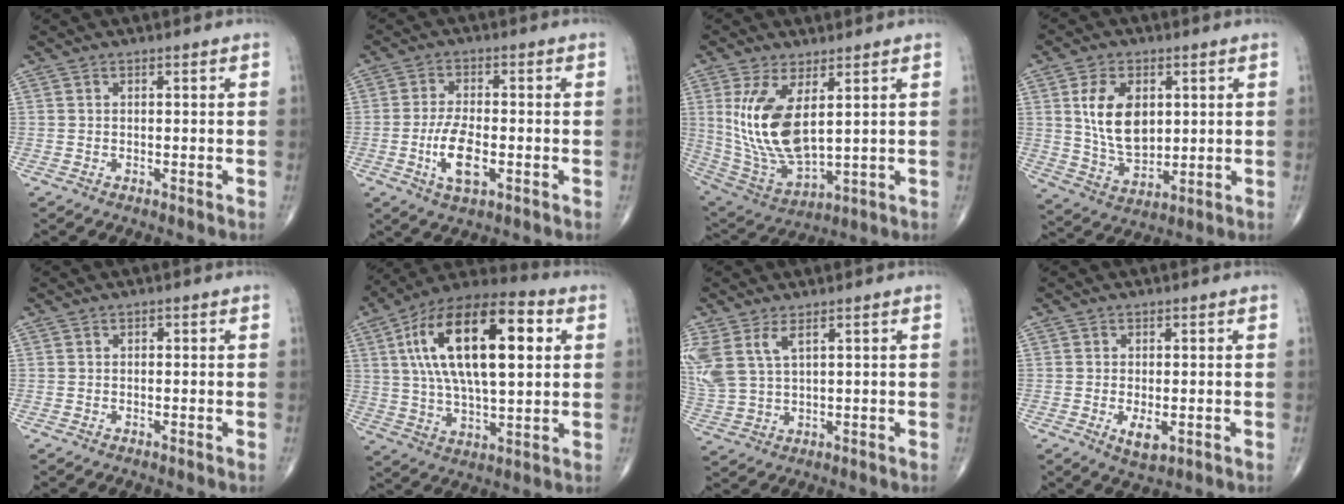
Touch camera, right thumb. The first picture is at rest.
{"total": 8.1, "force": [-2.3, 3.3, 7.0], "torque": [-0.136, 0.006, -0.041]}
{"total": 15.2, "force": [3.6, 6.8, 13.2], "torque": [-0.261, -0.027, 0.091]}
{"total": 12.2, "force": [2.6, 7.6, 9.2], "torque": [-0.147, -0.017, 0.057]}
{"total": 0.0}
{"total": 24.8, "force": [6.1, 10.7, 21.5], "torque": [-0.371, 0.011, 0.092]}
{"total": 9.0, "force": [4.1, 4.3, 6.7], "torque": [-0.169, -0.006, 0.095]}
{"total": 3.7, "force": [-0.9, 1.7, 3.1], "torque": [-0.053, -0.009, -0.010]}